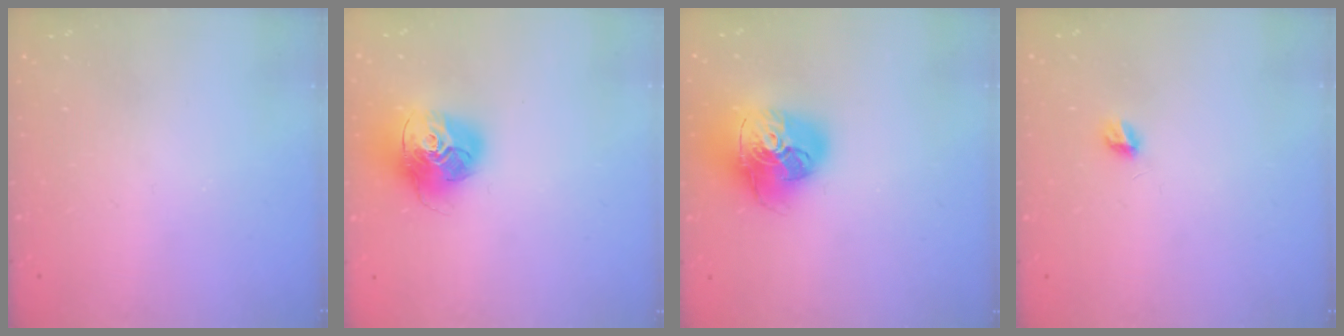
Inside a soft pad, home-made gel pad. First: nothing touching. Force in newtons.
{"total": 16.1, "press": 16.0, "slide": 1.6}
{"total": 20.5, "press": 20.4, "slide": 2.4}
{"total": 5.0, "press": 5.0, "slide": 0.4}